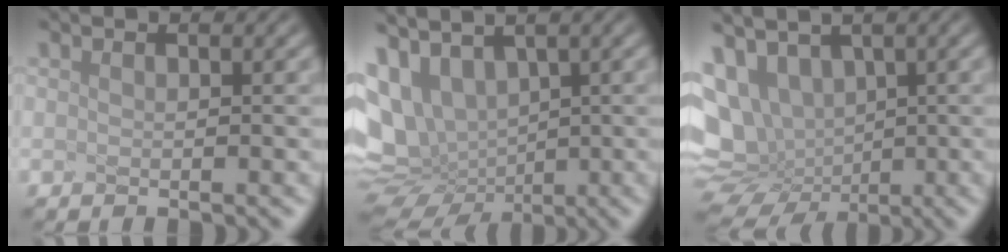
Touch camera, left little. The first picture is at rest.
{"total": 7.5, "force": [-0.5, 4.7, 5.8], "torque": [-0.162, -0.023, 0.070]}
{"total": 7.2, "force": [0.2, 5.2, 5.0], "torque": [-0.128, -0.017, 0.074]}